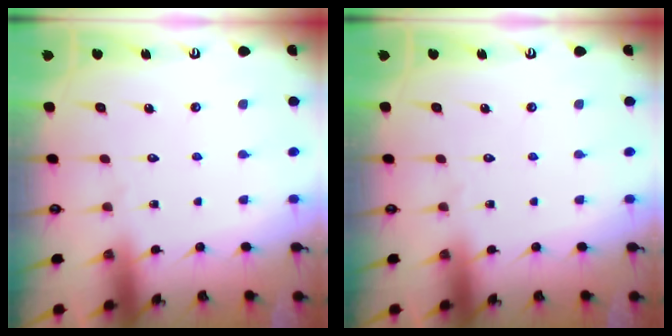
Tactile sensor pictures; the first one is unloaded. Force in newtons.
{"total": 0.0}